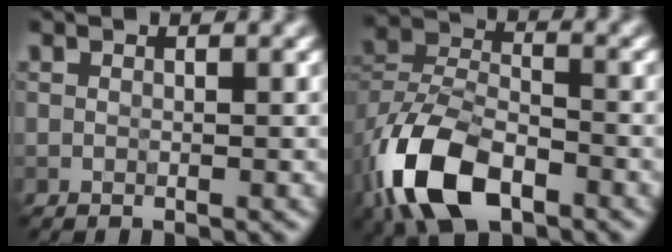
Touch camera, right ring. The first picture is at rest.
{"total": 10.1, "force": [-5.2, 5.5, 6.7], "torque": [-0.147, 0.001, -0.108]}